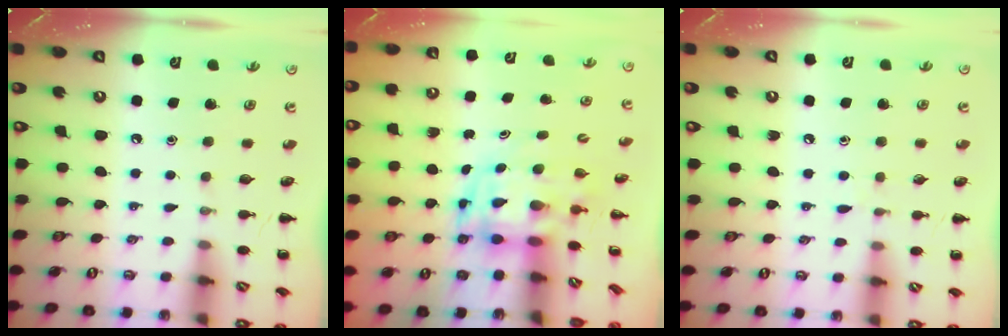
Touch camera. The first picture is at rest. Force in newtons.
{"total": 3.7, "press": 3.6, "slide": 0.8}
{"total": 4.0, "press": 3.5, "slide": 2.0}